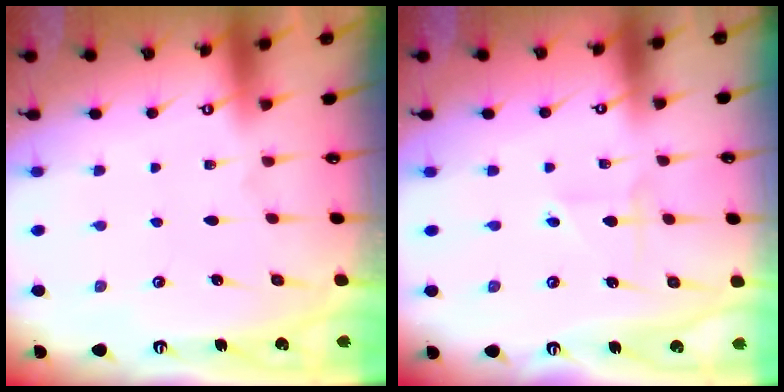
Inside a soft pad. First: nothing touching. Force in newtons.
{"total": 2.8, "press": 2.6, "slide": 0.9}